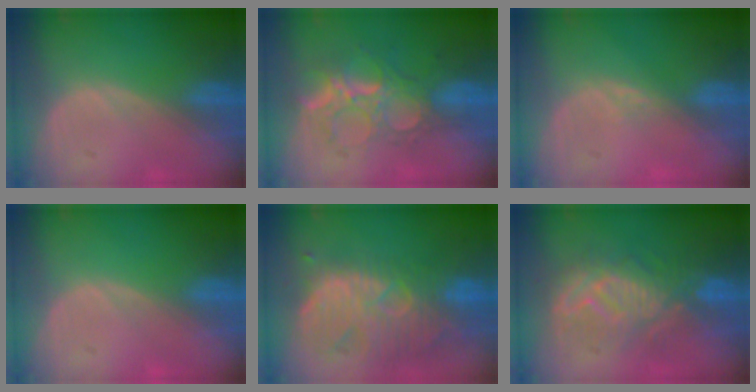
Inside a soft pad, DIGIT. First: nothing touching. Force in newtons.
{"total": 9.0, "press": 8.0, "slide": 4.0}
{"total": 1.5, "press": 1.3, "slide": 0.8}
{"total": 0.0}
{"total": 12.5, "press": 11.0, "slide": 6.0}
{"total": 9.2, "press": 9.2, "slide": 0.2}